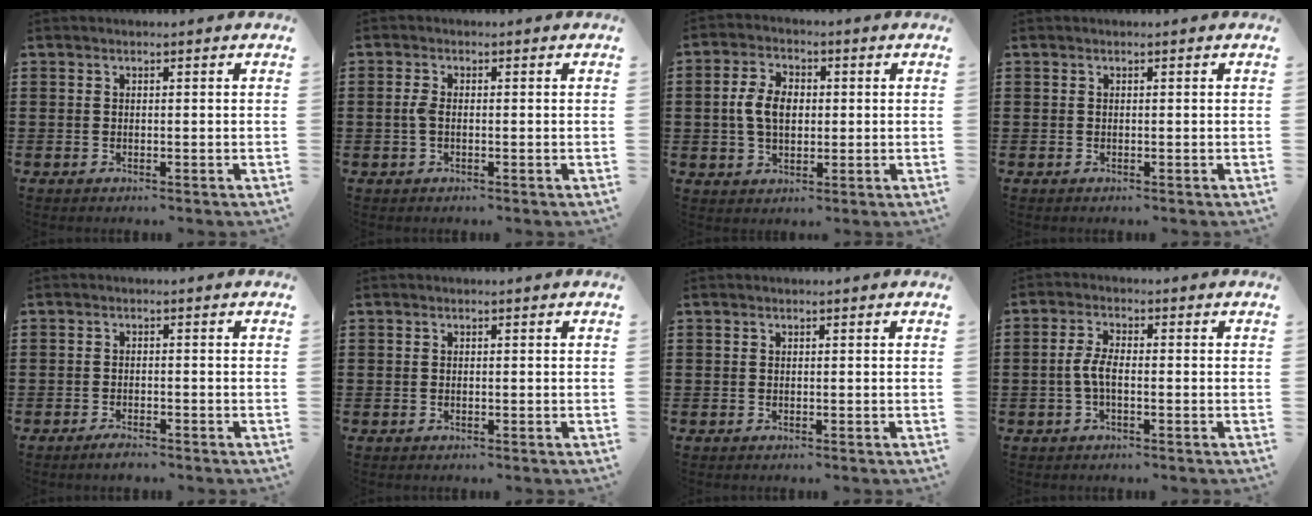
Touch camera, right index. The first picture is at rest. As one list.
[{"total": 2.1, "force": [-0.3, 0.9, 1.9], "torque": [-0.052, -0.005, -0.011]}, {"total": 5.9, "force": [-0.1, 3.8, 4.5], "torque": [-0.114, 0.004, -0.011]}, {"total": 0.0}, {"total": 1.7, "force": [-1.6, 0.0, 0.5], "torque": [-0.014, -0.004, -0.028]}, {"total": 0.0}, {"total": 0.0}, {"total": 3.6, "force": [-1.0, 1.1, 3.3], "torque": [-0.081, -0.004, -0.027]}]